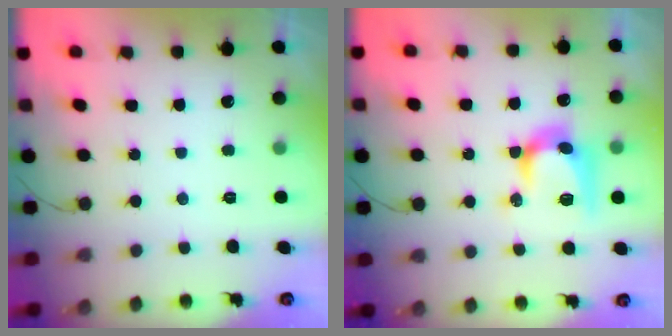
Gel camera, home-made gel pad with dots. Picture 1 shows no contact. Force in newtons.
{"total": 11.8, "press": 11.8, "slide": 0.4}